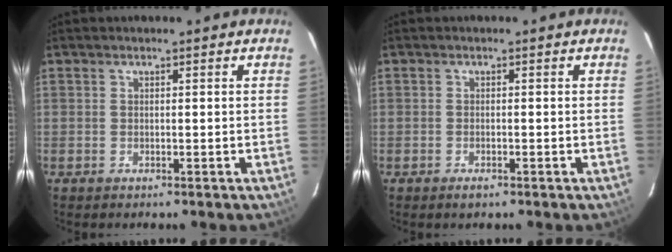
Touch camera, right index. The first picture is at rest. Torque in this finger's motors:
{"motor_torque": [0.31, -0.05, 0.06, 0.02]}